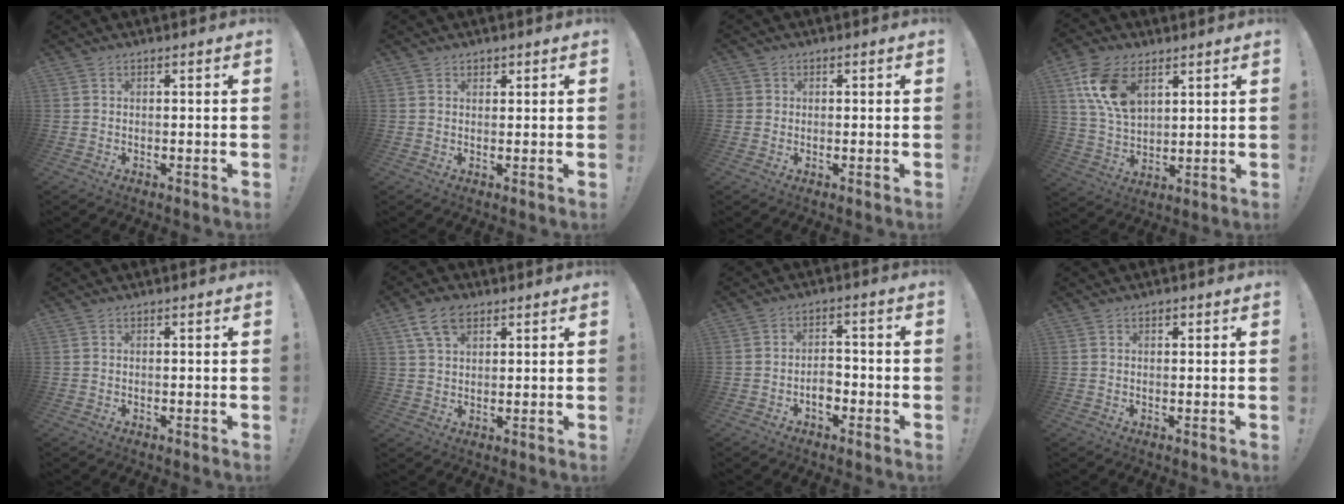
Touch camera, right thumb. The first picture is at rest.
{"total": 1.0, "force": [0.6, 0.7, 0.0], "torque": [0.012, -0.007, 0.010]}
{"total": 1.9, "force": [0.1, 1.9, 0.2], "torque": [-0.002, 0.004, 0.003]}
{"total": 13.9, "force": [6.7, 8.5, 8.6], "torque": [-0.174, -0.013, 0.129]}
{"total": 0.0}
{"total": 8.0, "force": [4.4, 4.6, 4.8], "torque": [-0.083, -0.008, 0.084]}
{"total": 5.2, "force": [-2.1, 3.3, 3.3], "torque": [-0.041, 0.007, -0.039]}
{"total": 0.8, "force": [0.4, 0.6, 0.4], "torque": [-0.004, 0.000, 0.007]}